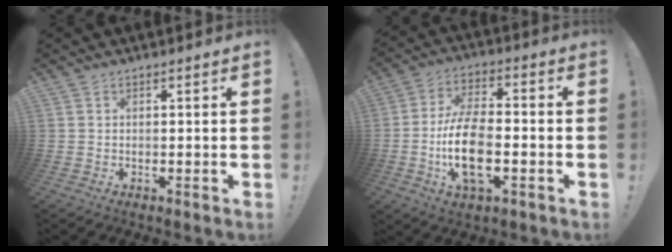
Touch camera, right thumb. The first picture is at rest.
{"total": 15.5, "force": [-3.9, 7.6, 12.9], "torque": [-0.257, 0.005, -0.068]}